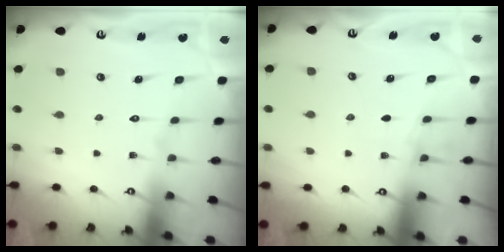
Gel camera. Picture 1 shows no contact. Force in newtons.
{"total": 2.7, "press": 2.6, "slide": 0.7}